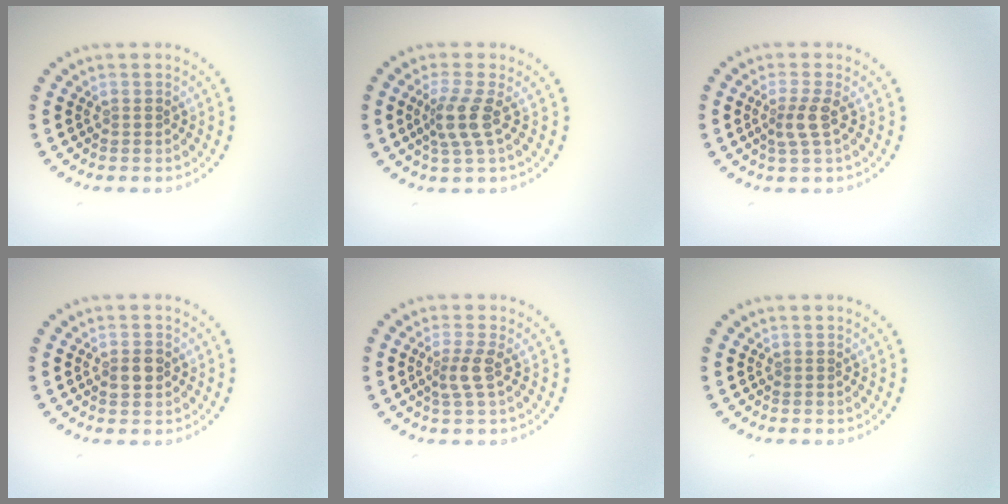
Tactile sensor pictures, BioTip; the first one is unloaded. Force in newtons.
{"total": 2.7, "press": 2.0, "slide": 1.9}
{"total": 2.1, "press": 1.7, "slide": 1.3}
{"total": 2.1, "press": 2.1, "slide": 0.0}
{"total": 2.0, "press": 1.6, "slide": 1.2}
{"total": 0.0}